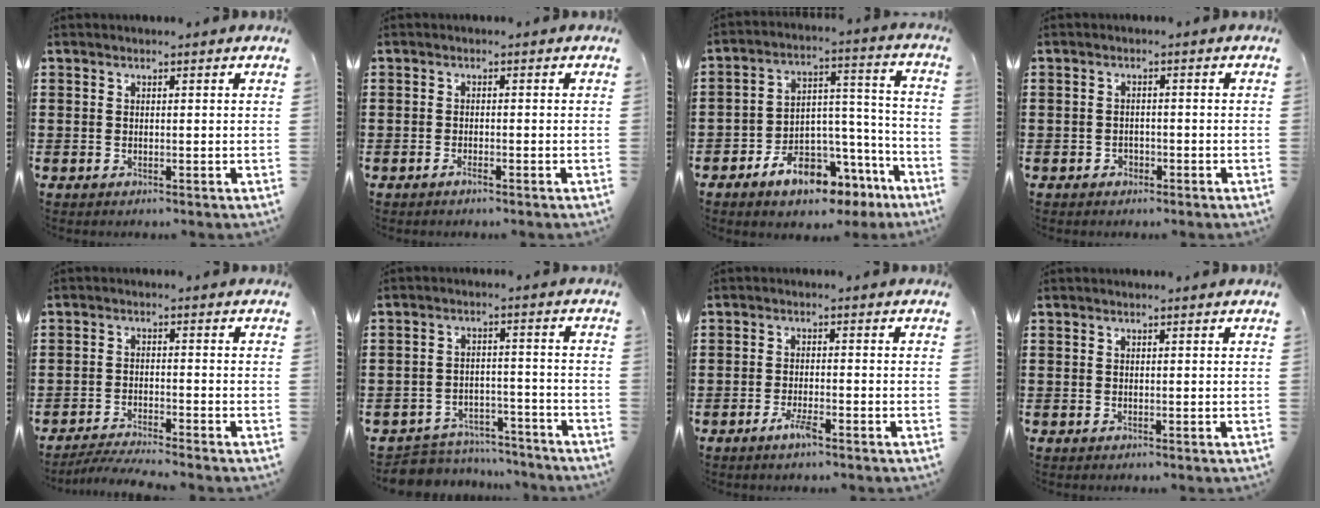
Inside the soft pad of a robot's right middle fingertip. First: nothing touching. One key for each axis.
{"total": 0.9, "fx": -0.7, "fy": 0.1, "fz": 0.5, "tx": -0.012, "ty": -0.003, "tz": -0.012}
{"total": 8.7, "fx": -7.0, "fy": 3.9, "fz": 3.6, "tx": -0.055, "ty": 0.034, "tz": -0.126}
{"total": 0.5, "fx": -0.2, "fy": 0.5, "fz": 0.1, "tx": -0.004, "ty": 0.003, "tz": -0.006}
{"total": 3.4, "fx": -3.3, "fy": -0.1, "fz": 0.8, "tx": -0.014, "ty": -0.001, "tz": -0.068}
{"total": 5.2, "fx": -5.1, "fy": 0.9, "fz": 0.0, "tx": -0.006, "ty": 0.012, "tz": -0.108}
{"total": 2.9, "fx": -1.8, "fy": 0.5, "fz": 2.2, "tx": -0.049, "ty": -0.001, "tz": -0.038}
{"total": 0.0}